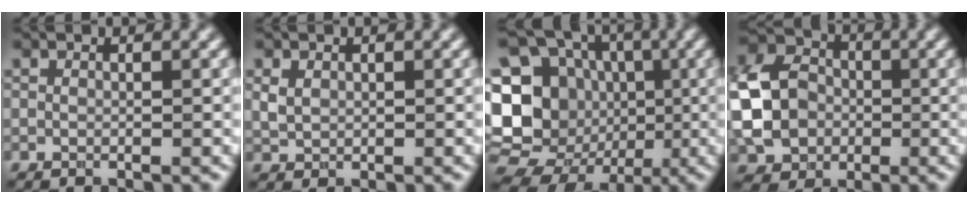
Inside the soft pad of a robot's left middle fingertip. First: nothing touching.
{"total": 1.4, "force": [0.5, 1.0, 0.8], "torque": [-0.018, 0.000, 0.013]}
{"total": 18.8, "force": [-1.5, 17.3, 7.2], "torque": [-0.193, 0.023, -0.051]}
{"total": 8.1, "force": [-1.1, 6.6, 4.6], "torque": [-0.107, 0.007, -0.036]}